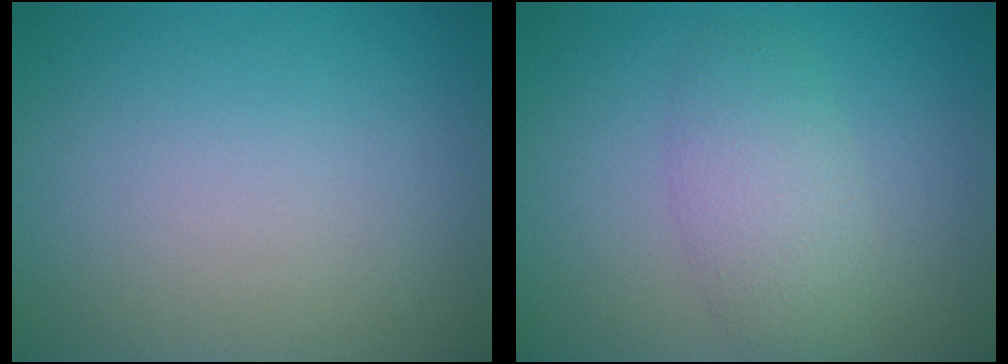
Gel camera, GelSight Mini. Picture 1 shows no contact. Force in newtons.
{"total": 3.4, "press": 3.4, "slide": 0.1}